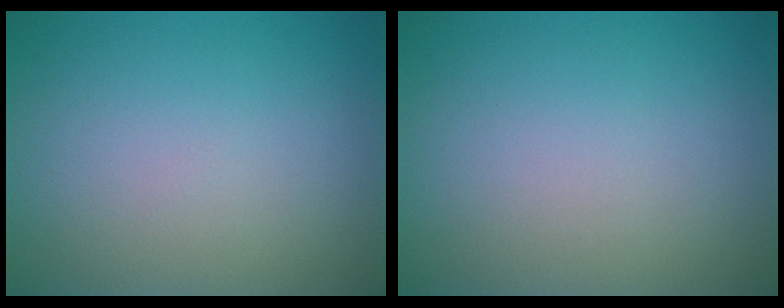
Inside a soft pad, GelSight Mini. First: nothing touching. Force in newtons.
{"total": 0.0}